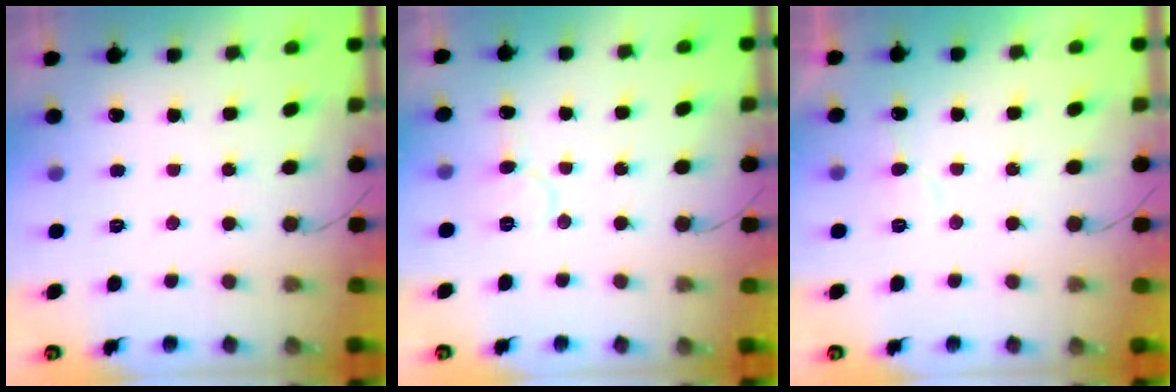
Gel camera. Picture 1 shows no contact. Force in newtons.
{"total": 5.8, "press": 5.8, "slide": 0.2}
{"total": 6.7, "press": 6.7, "slide": 0.5}